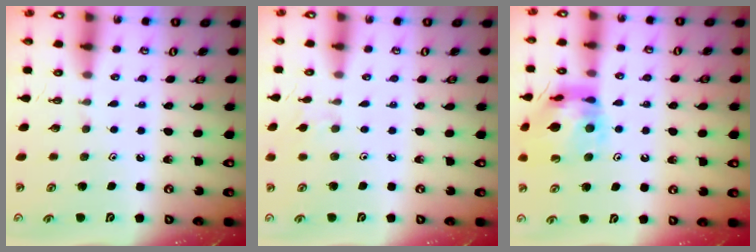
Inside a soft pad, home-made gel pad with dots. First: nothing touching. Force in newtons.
{"total": 2.3, "press": 2.3, "slide": 0.6}
{"total": 14.4, "press": 14.3, "slide": 1.8}